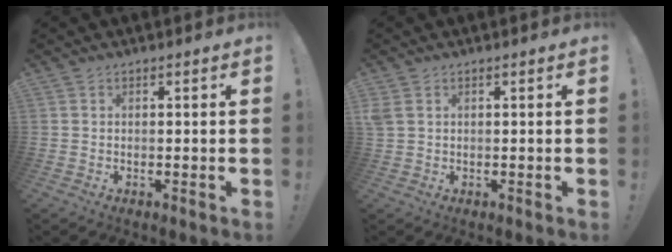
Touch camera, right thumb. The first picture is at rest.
{"total": 2.0, "force": [0.8, 0.7, 1.7], "torque": [-0.034, 0.001, 0.016]}